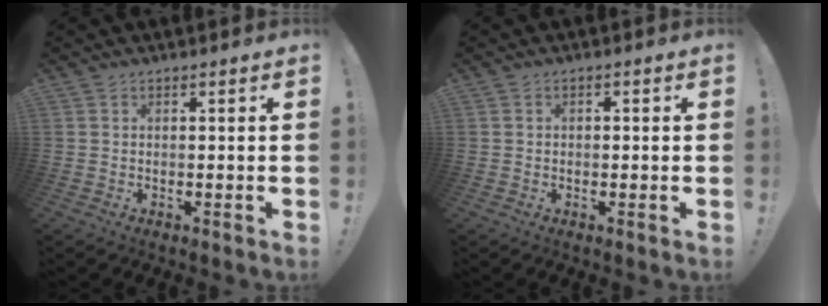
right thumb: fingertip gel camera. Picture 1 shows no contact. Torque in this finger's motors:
{"motor_torque": [0.05, -0.06, -0.01, -0.05, 0.05]}